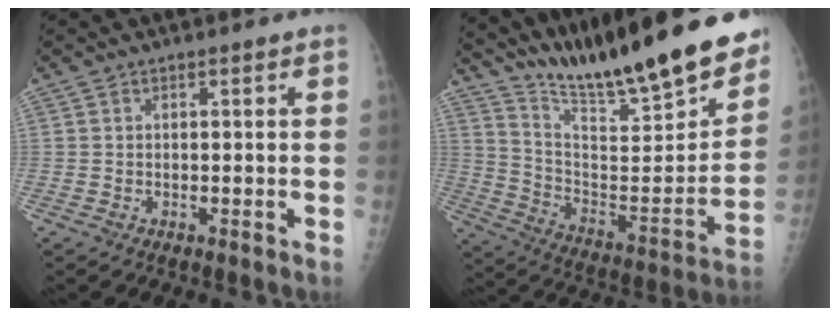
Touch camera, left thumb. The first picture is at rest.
{"total": 26.3, "force": [21.6, 3.4, 14.6], "torque": [-0.212, -0.118, 0.343]}